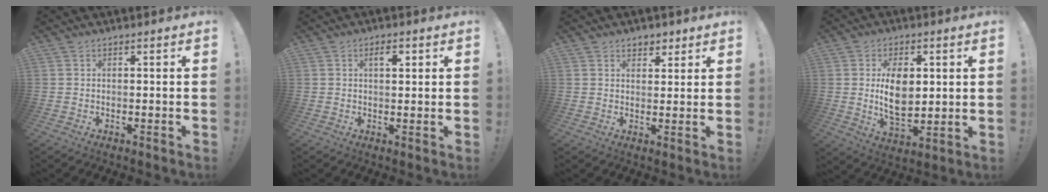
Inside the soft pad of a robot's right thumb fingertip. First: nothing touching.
{"total": 3.3, "force": [1.3, 1.2, 2.8], "torque": [-0.035, -0.003, 0.016]}
{"total": 4.0, "force": [2.7, 2.8, 1.1], "torque": [-0.007, -0.011, 0.047]}
{"total": 11.8, "force": [1.6, 7.1, 9.4], "torque": [-0.160, -0.016, 0.021]}